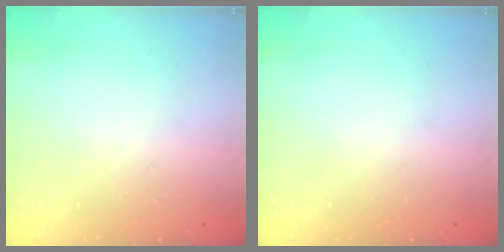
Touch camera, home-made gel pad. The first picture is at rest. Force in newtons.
{"total": 0.0}